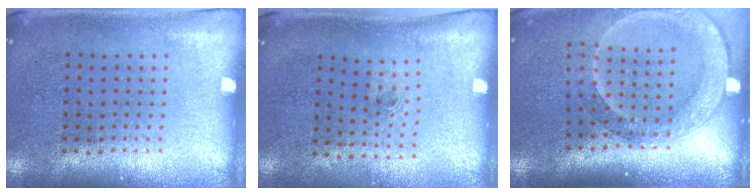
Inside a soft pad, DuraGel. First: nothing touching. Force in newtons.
{"total": 0.6, "press": 0.3, "slide": 0.5}
{"total": 2.3, "press": 1.8, "slide": 1.4}